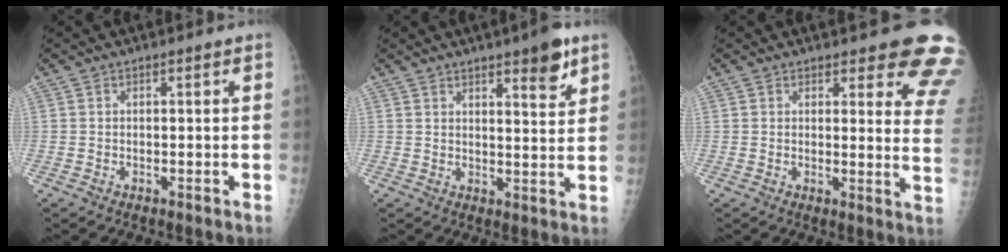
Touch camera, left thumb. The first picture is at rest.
{"total": 7.0, "force": [4.5, 1.6, 5.2], "torque": [-0.063, -0.027, 0.061]}
{"total": 11.9, "force": [9.7, 3.5, 5.9], "torque": [-0.017, -0.061, 0.085]}